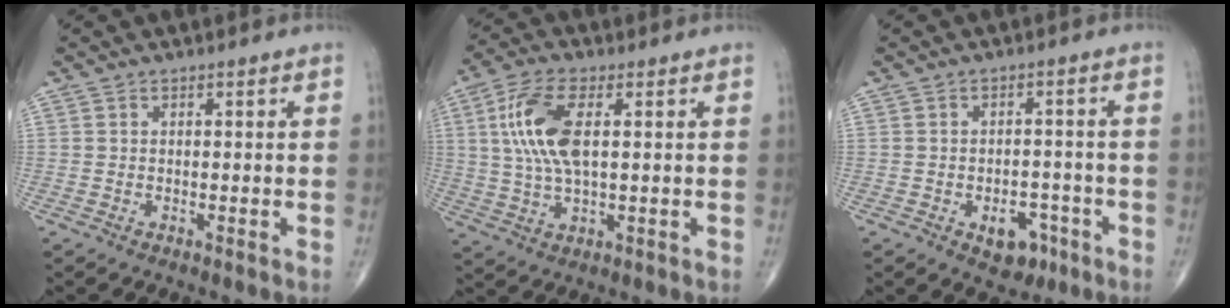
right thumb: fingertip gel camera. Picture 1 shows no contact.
{"total": 11.5, "force": [2.2, 4.9, 10.1], "torque": [-0.221, 0.005, 0.044]}
{"total": 6.3, "force": [-3.1, 4.1, 3.7], "torque": [-0.025, 0.023, -0.037]}